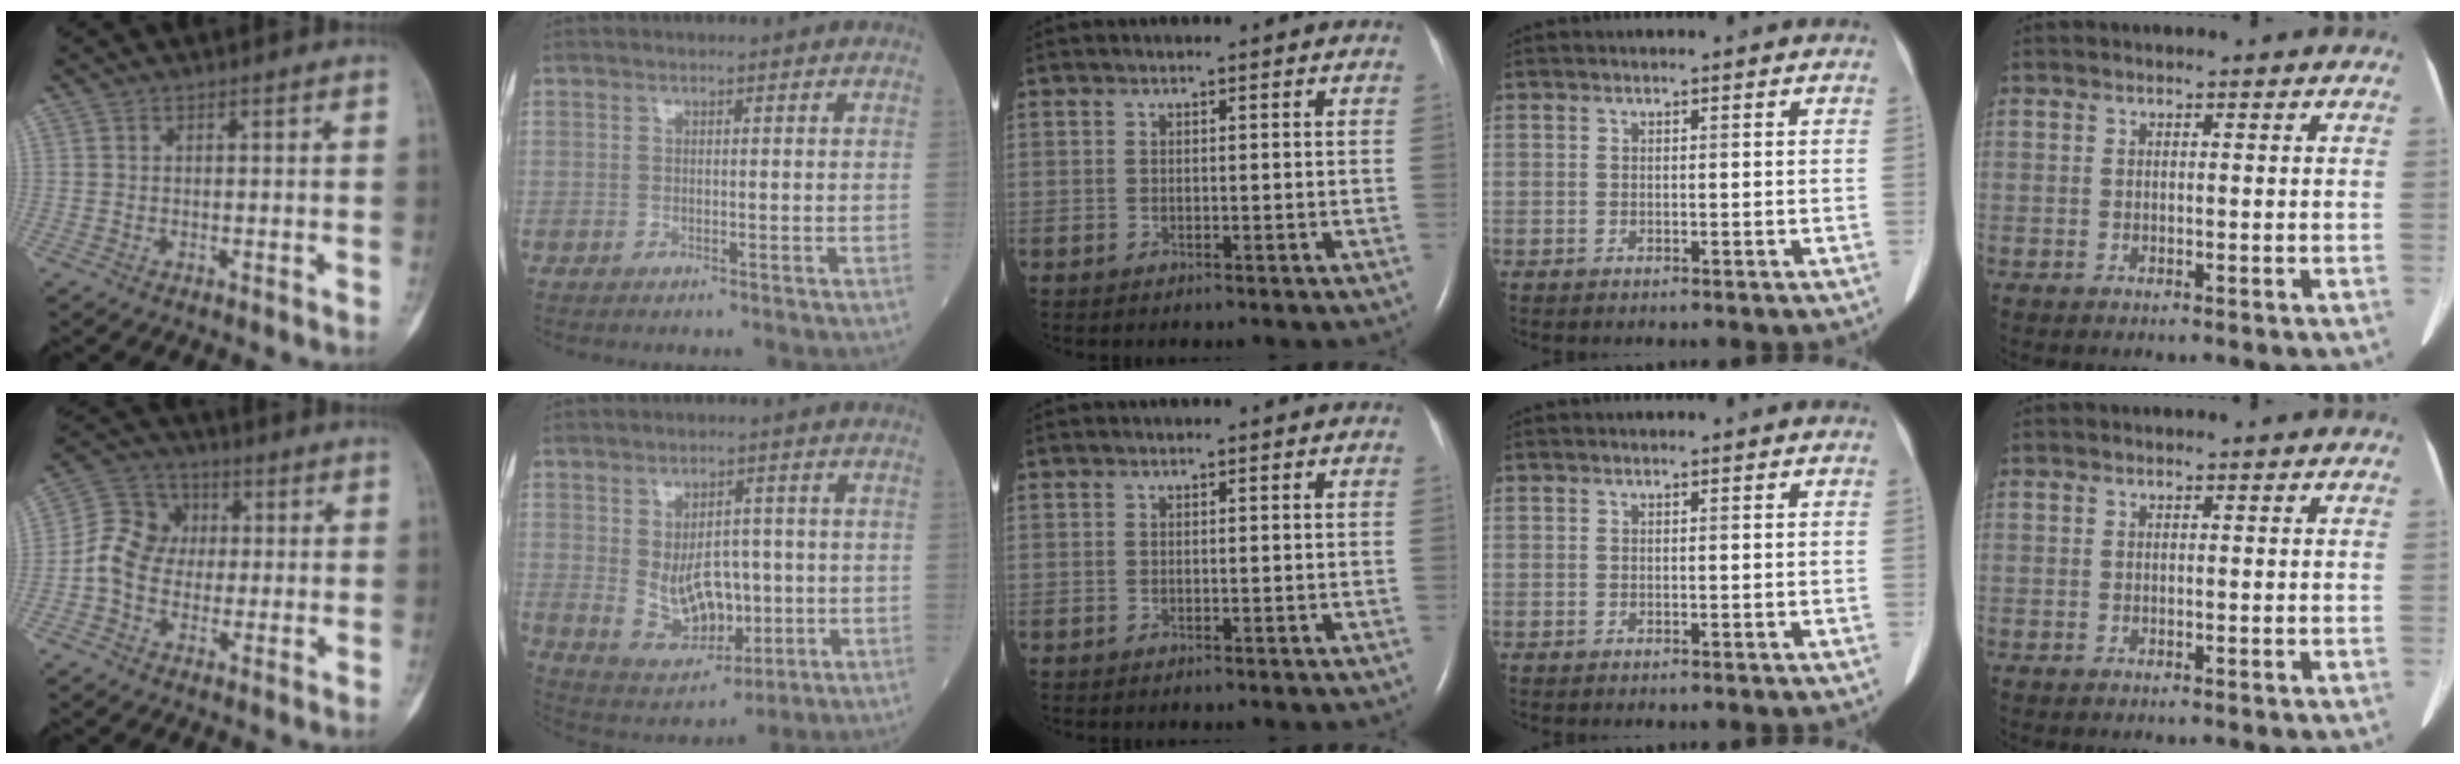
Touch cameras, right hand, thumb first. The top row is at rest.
{"thumb": {"total": 9.2, "force": [-0.4, 7.8, 4.8], "torque": [-0.067, 0.028, -0.021]}, "index": {"total": 9.3, "force": [-0.5, 5.6, 7.4], "torque": [-0.125, 0.001, 0.008]}}